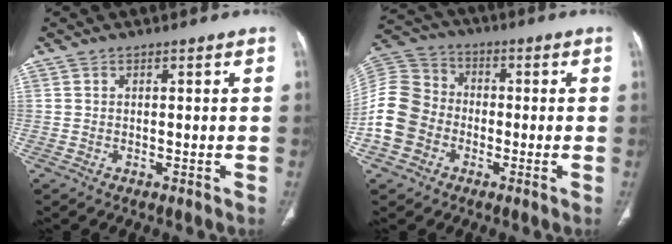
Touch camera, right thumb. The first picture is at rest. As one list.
[{"total": 12.5, "force": [-3.5, 10.6, 5.7], "torque": [-0.104, 0.038, -0.075]}]